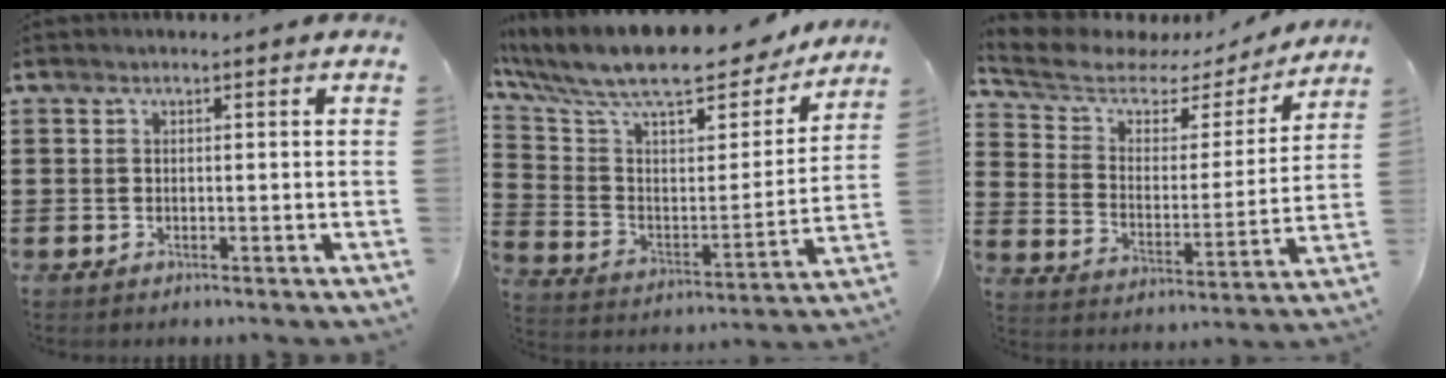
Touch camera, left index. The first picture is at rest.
{"total": 12.2, "force": [9.9, 2.7, 6.6], "torque": [-0.160, -0.064, 0.169]}
{"total": 6.3, "force": [4.7, 3.3, 2.6], "torque": [-0.080, -0.022, 0.077]}